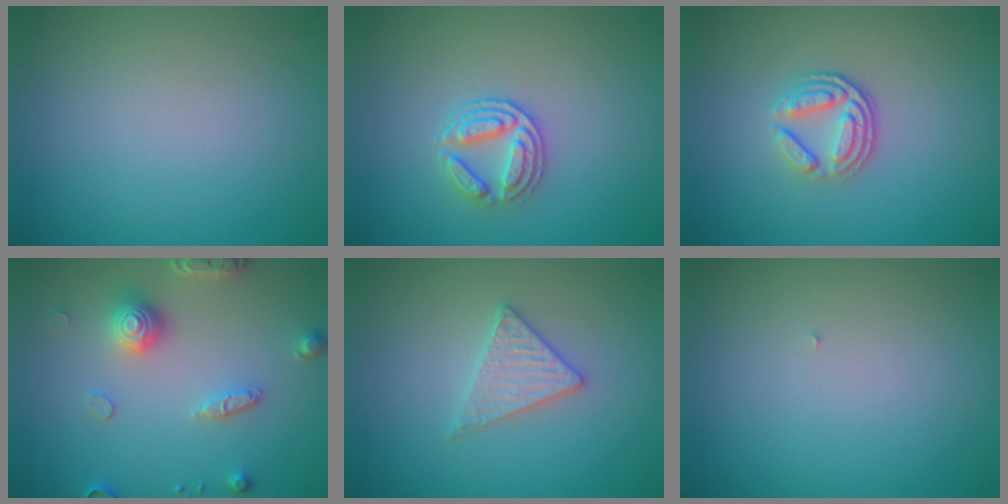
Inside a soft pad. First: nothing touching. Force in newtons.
{"total": 3.0, "press": 2.7, "slide": 1.2}
{"total": 3.6, "press": 2.6, "slide": 2.6}
{"total": 3.7, "press": 3.3, "slide": 1.6}
{"total": 2.6, "press": 2.6, "slide": 0.3}
{"total": 0.0}